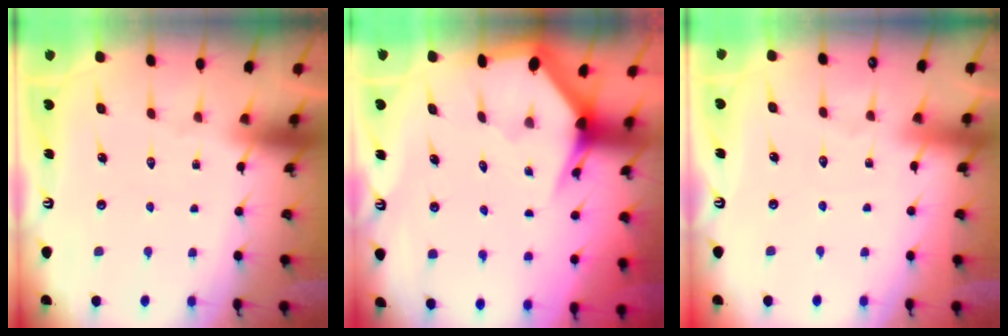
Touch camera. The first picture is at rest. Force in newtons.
{"total": 3.5, "press": 3.5, "slide": 0.0}
{"total": 1.5, "press": 1.5, "slide": 0.2}